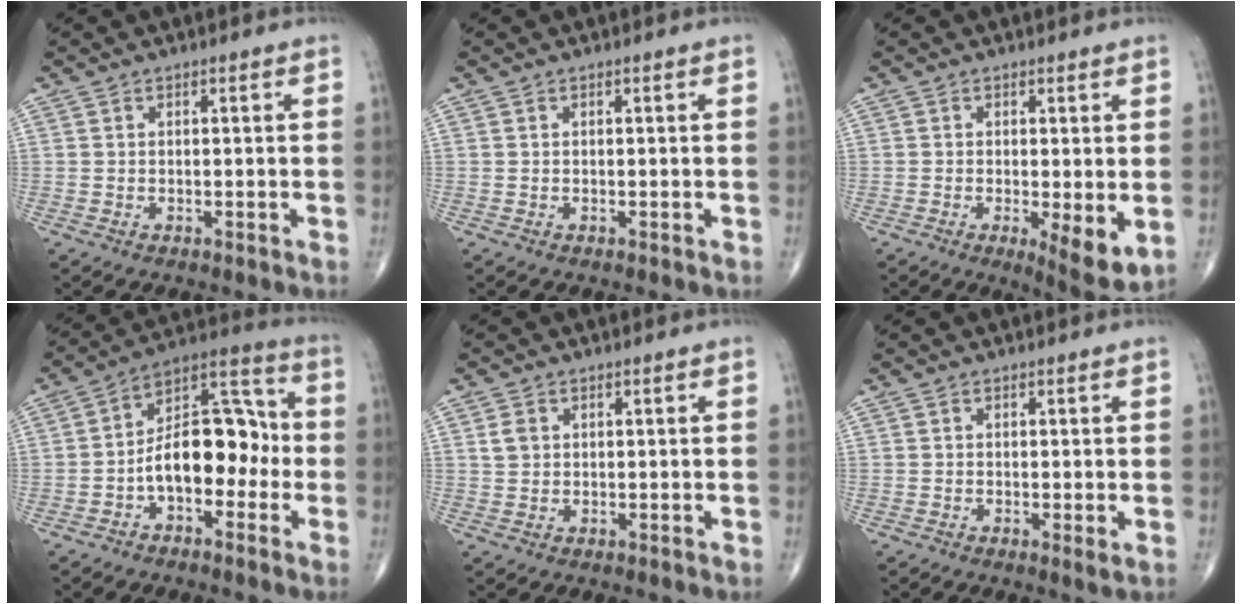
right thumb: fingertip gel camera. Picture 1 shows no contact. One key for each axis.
{"total": 0.0}
{"total": 7.0, "fx": -1.2, "fy": 1.9, "fz": 6.6, "tx": -0.101, "ty": -0.023, "tz": -0.019}
{"total": 14.5, "fx": -2.8, "fy": 8.4, "fz": 11.5, "tx": -0.156, "ty": 0.050, "tz": -0.055}
{"total": 2.4, "fx": 0.7, "fy": 1.9, "fz": 1.2, "tx": -0.018, "ty": 0.001, "tz": 0.016}
{"total": 1.4, "fx": -0.2, "fy": 0.2, "fz": 1.4, "tx": -0.029, "ty": -0.008, "tz": -0.006}